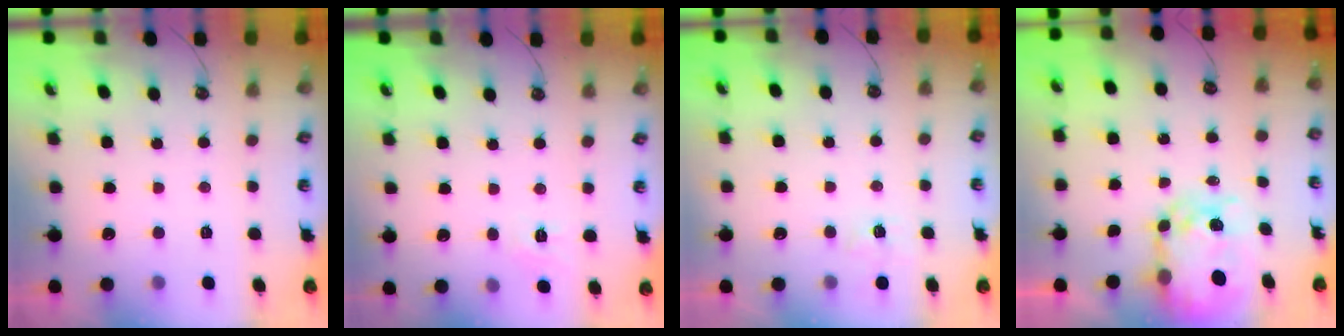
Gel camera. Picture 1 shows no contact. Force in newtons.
{"total": 5.3, "press": 5.2, "slide": 0.6}
{"total": 5.7, "press": 5.7, "slide": 0.5}
{"total": 9.2, "press": 9.1, "slide": 0.8}